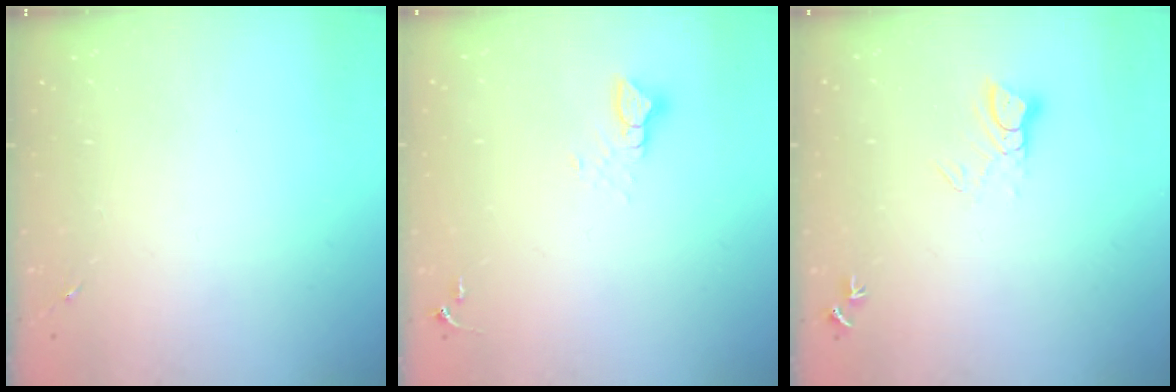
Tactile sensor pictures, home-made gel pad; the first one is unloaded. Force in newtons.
{"total": 3.6, "press": 3.6, "slide": 0.2}
{"total": 4.3, "press": 4.3, "slide": 0.2}